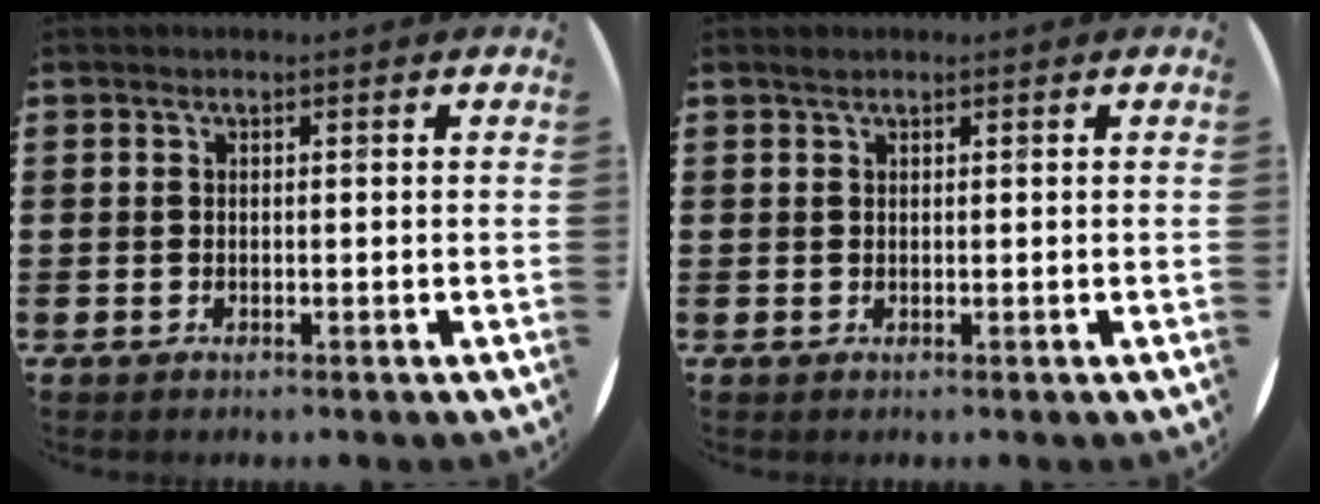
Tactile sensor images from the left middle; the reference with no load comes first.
{"total": 0.5, "force": [0.5, 0.1, 0.1], "torque": [-0.004, 0.000, 0.010]}